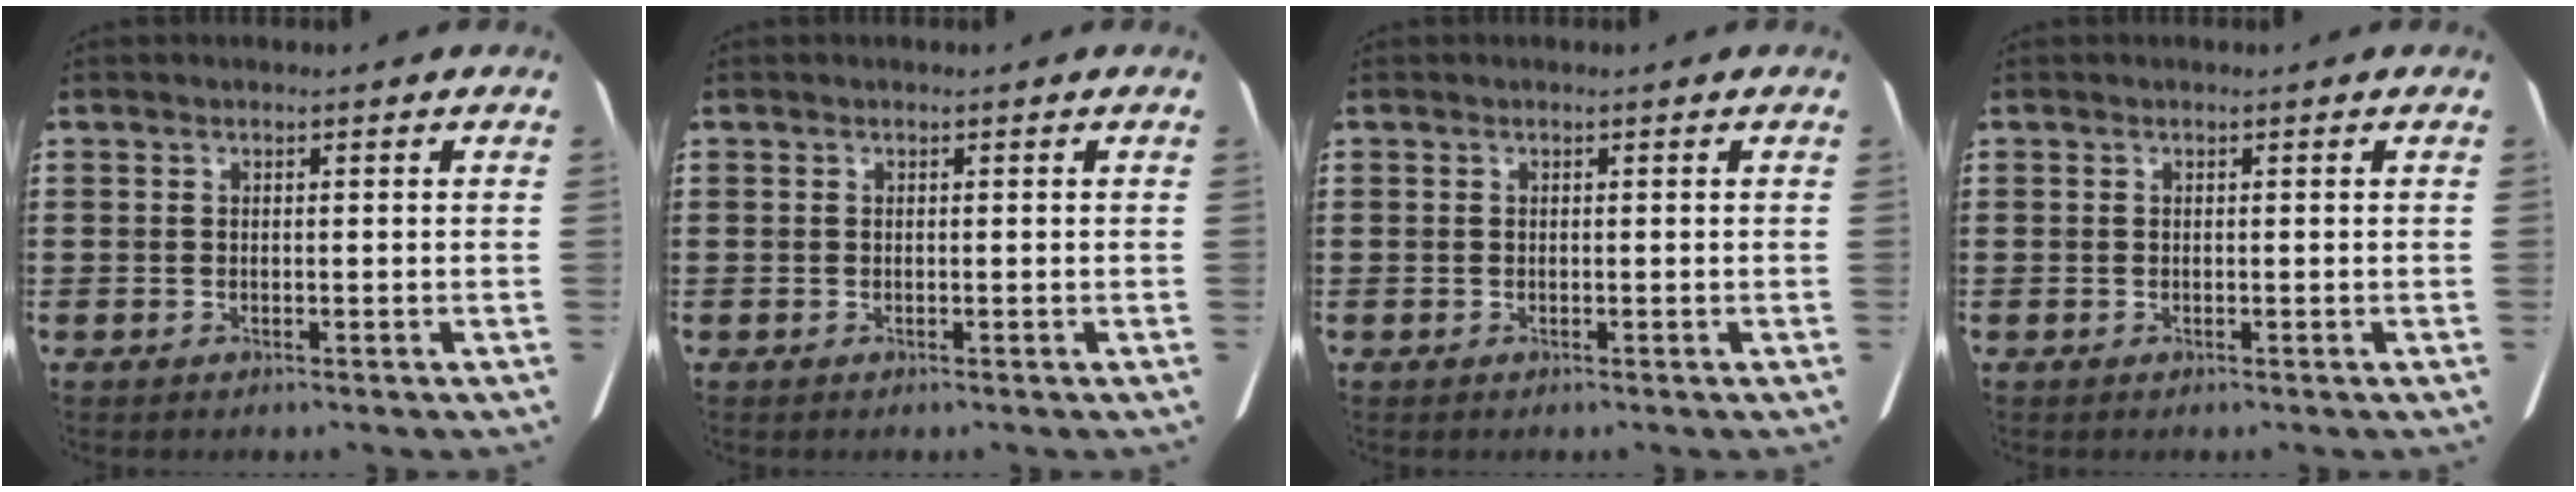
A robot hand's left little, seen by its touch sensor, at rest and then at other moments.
{"total": 0.0}
{"total": 0.0}
{"total": 0.0}